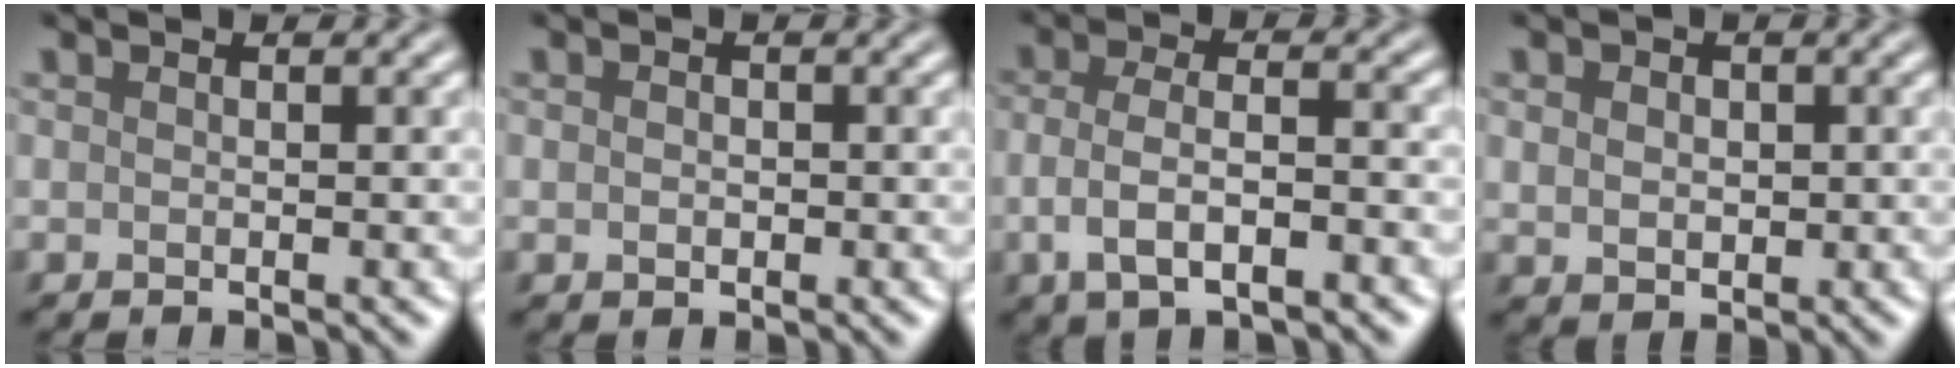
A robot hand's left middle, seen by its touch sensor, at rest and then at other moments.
{"total": 1.0, "force": [0.0, 0.8, 0.6], "torque": [-0.010, -0.002, -0.002]}
{"total": 4.9, "force": [-1.6, 2.1, 4.1], "torque": [-0.085, -0.004, -0.034]}
{"total": 2.3, "force": [0.4, 1.8, 1.4], "torque": [-0.025, 0.002, 0.009]}